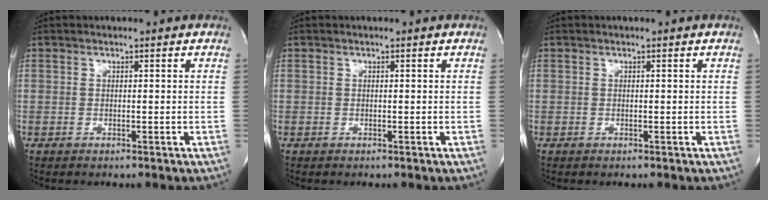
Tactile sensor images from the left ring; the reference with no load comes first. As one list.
[{"total": 0.0}, {"total": 0.0}]